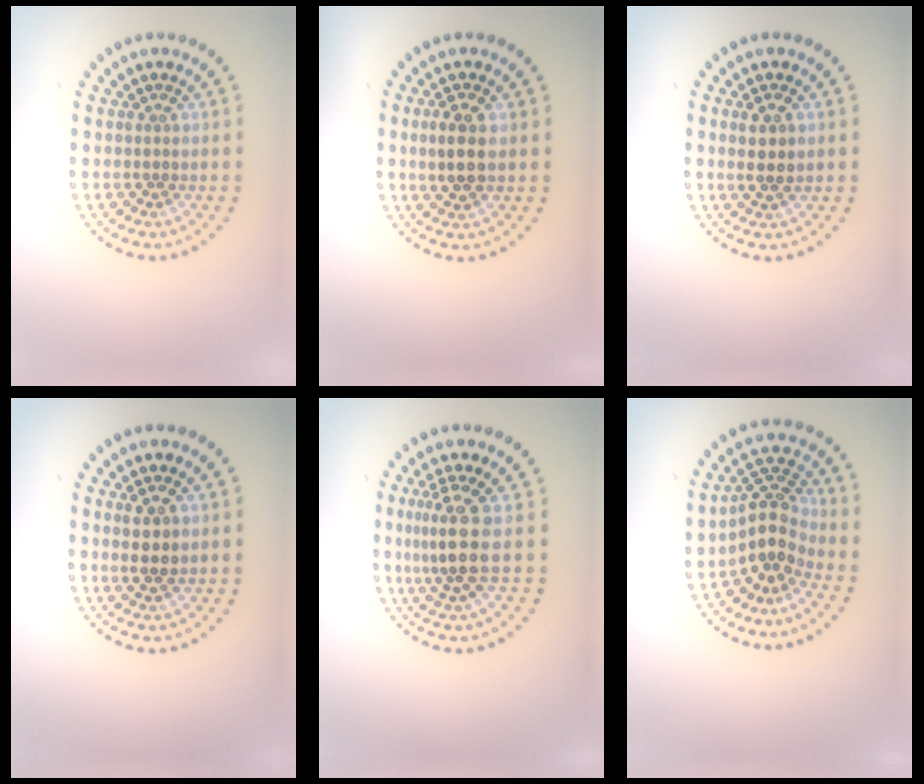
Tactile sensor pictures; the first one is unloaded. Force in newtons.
{"total": 2.9, "press": 2.9, "slide": 0.4}
{"total": 2.3, "press": 2.2, "slide": 0.6}
{"total": 2.3, "press": 2.2, "slide": 0.6}
{"total": 3.5, "press": 2.6, "slide": 2.3}
{"total": 3.7, "press": 2.9, "slide": 2.3}